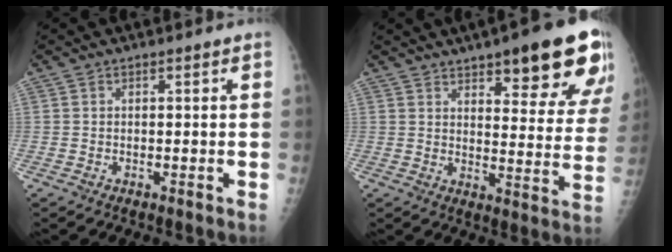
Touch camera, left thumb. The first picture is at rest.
{"total": 19.4, "force": [11.6, 5.5, 14.5], "torque": [-0.149, -0.053, 0.149]}